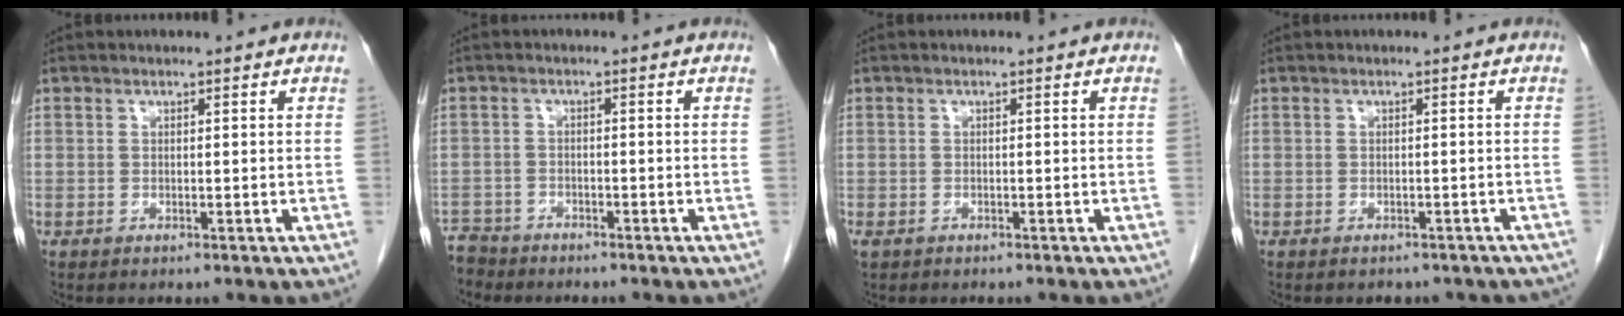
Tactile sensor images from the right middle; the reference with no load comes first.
{"total": 3.7, "force": [-3.4, 1.2, -0.8], "torque": [0.017, -0.005, -0.067]}
{"total": 1.8, "force": [-1.1, 1.0, 1.0], "torque": [-0.018, -0.003, -0.010]}
{"total": 6.1, "force": [-5.2, 2.7, 1.5], "torque": [-0.014, 0.001, -0.049]}